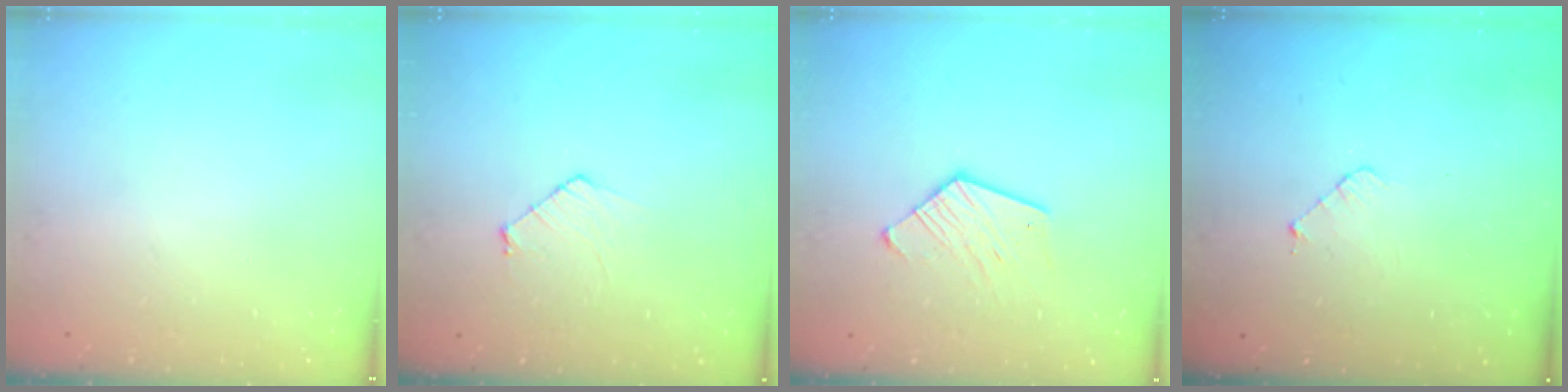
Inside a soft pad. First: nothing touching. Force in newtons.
{"total": 5.9, "press": 5.9, "slide": 0.5}
{"total": 8.7, "press": 8.6, "slide": 0.7}
{"total": 3.5, "press": 3.4, "slide": 0.3}